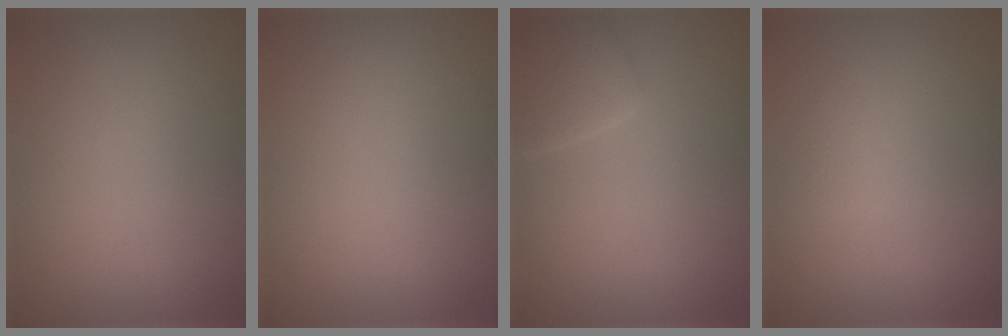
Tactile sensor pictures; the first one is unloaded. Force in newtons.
{"total": 0.0}
{"total": 2.2, "press": 2.2, "slide": 0.1}
{"total": 1.1, "press": 1.1, "slide": 0.1}